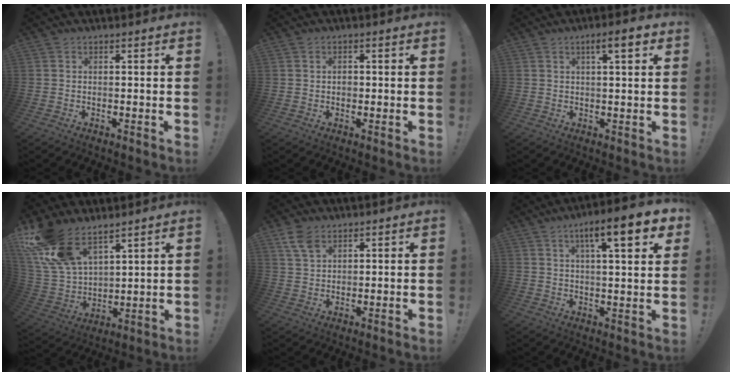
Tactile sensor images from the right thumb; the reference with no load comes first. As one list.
[{"total": 1.4, "force": [-0.4, 1.3, 0.5], "torque": [-0.006, 0.002, -0.008]}, {"total": 5.5, "force": [2.5, 0.9, 4.8], "torque": [-0.058, -0.011, 0.032]}, {"total": 16.5, "force": [11.9, 7.9, 8.2], "torque": [-0.174, -0.074, 0.229]}, {"total": 5.8, "force": [3.6, 3.2, 3.2], "torque": [-0.058, -0.015, 0.070]}, {"total": 12.6, "force": [5.8, 2.4, 10.9], "torque": [-0.158, -0.021, 0.082]}]